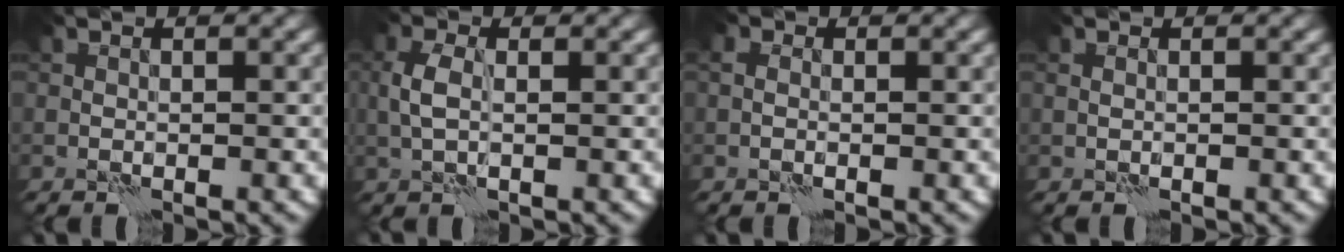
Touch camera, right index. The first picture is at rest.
{"total": 2.1, "force": [0.2, 1.1, 1.8], "torque": [-0.046, 0.005, 0.001]}
{"total": 1.3, "force": [-0.1, 0.9, 0.9], "torque": [-0.015, 0.006, -0.011]}
{"total": 0.0}